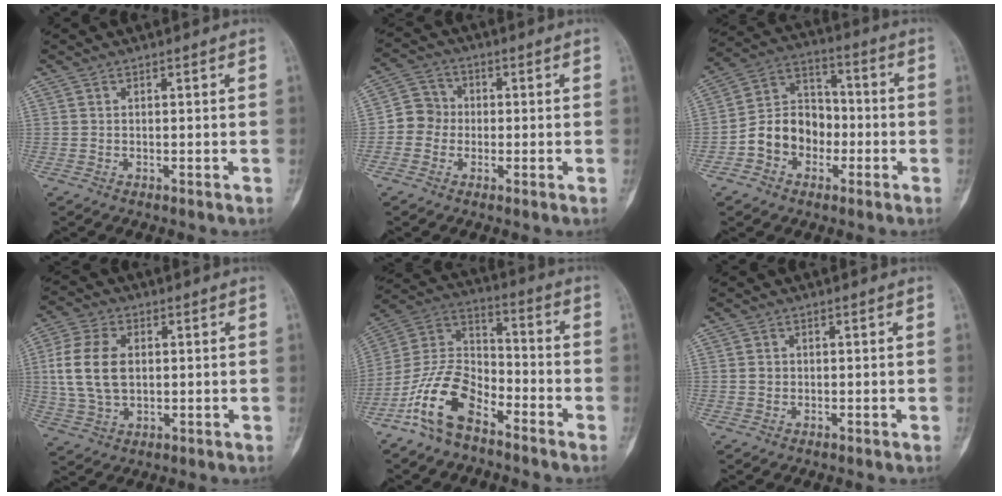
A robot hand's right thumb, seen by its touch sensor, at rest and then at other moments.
{"total": 5.6, "force": [-0.8, 5.3, 1.6], "torque": [-0.004, 0.016, -0.030]}
{"total": 11.8, "force": [-3.3, 9.5, 6.1], "torque": [-0.070, 0.048, -0.068]}
{"total": 11.5, "force": [1.3, 7.5, 8.6], "torque": [-0.178, 0.005, 0.029]}
{"total": 14.3, "force": [-8.8, 7.4, 8.6], "torque": [-0.164, 0.066, -0.180]}
{"total": 1.3, "force": [0.0, 1.2, 0.5], "torque": [-0.005, 0.003, 0.001]}